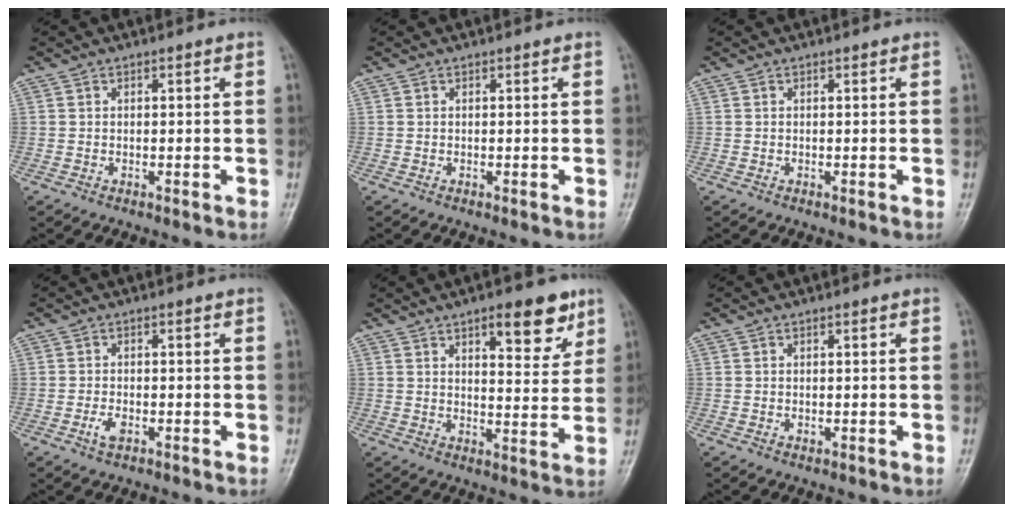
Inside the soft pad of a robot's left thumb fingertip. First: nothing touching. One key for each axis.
{"total": 0.0}
{"total": 0.0}
{"total": 2.5, "fx": -1.1, "fy": 1.2, "fz": 1.8, "tx": -0.039, "ty": 0.007, "tz": -0.019}
{"total": 10.1, "fx": 5.9, "fy": 3.8, "fz": 7.2, "tx": -0.072, "ty": -0.032, "tz": 0.083}
{"total": 0.6, "fx": 0.0, "fy": 0.4, "fz": 0.5, "tx": -0.006, "ty": 0.001, "tz": 0.001}